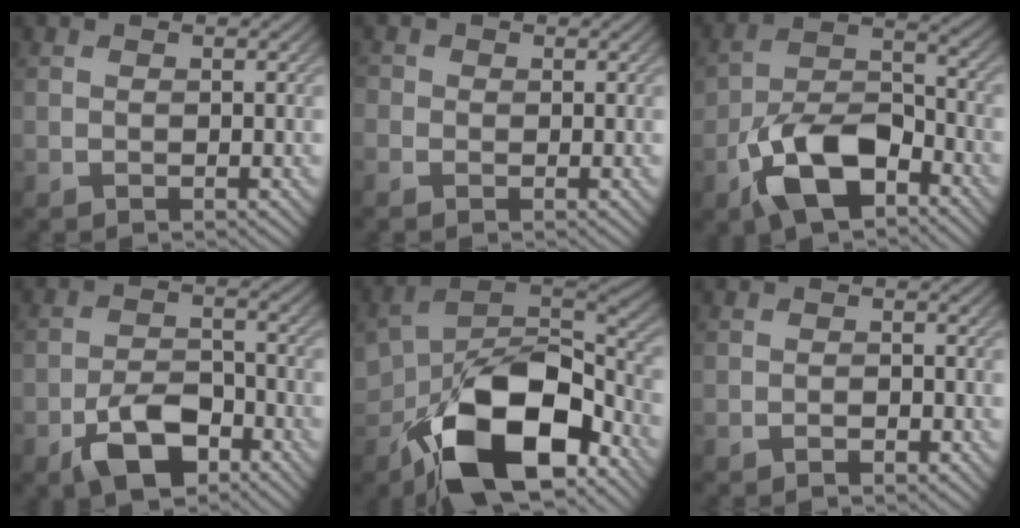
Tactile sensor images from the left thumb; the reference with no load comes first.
{"total": 1.1, "force": [-0.1, 1.0, 0.1], "torque": [0.002, -0.002, -0.007]}
{"total": 11.1, "force": [-6.0, 5.6, 7.4], "torque": [-0.150, 0.000, -0.123]}
{"total": 7.6, "force": [-4.5, 3.8, 4.8], "torque": [-0.088, 0.001, -0.092]}
{"total": 17.0, "force": [-8.4, 10.0, 11.0], "torque": [-0.176, -0.051, -0.146]}
{"total": 1.3, "force": [-0.9, 0.6, 0.7], "torque": [-0.013, 0.000, -0.016]}